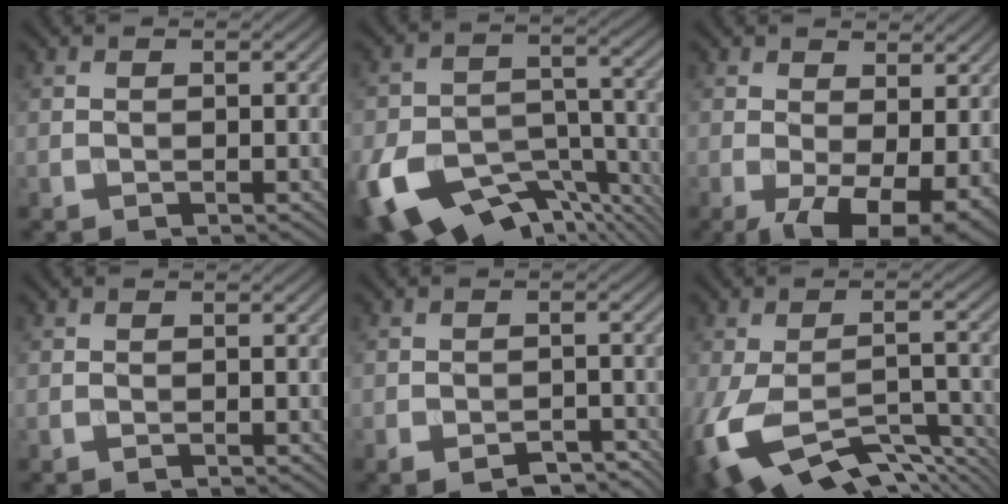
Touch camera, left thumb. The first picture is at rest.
{"total": 14.9, "force": [-9.4, 8.1, 8.3], "torque": [-0.178, -0.033, -0.142]}
{"total": 9.6, "force": [-2.1, 4.6, 8.1], "torque": [-0.133, -0.016, -0.023]}
{"total": 0.0}
{"total": 4.4, "force": [-3.0, 2.0, 2.5], "torque": [-0.037, -0.002, -0.042]}
{"total": 12.2, "force": [-7.0, 5.3, 8.5], "torque": [-0.181, -0.038, -0.109]}